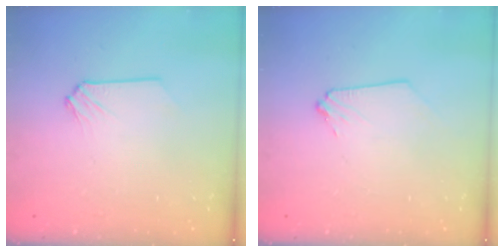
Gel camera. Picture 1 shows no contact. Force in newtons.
{"total": 0.0}